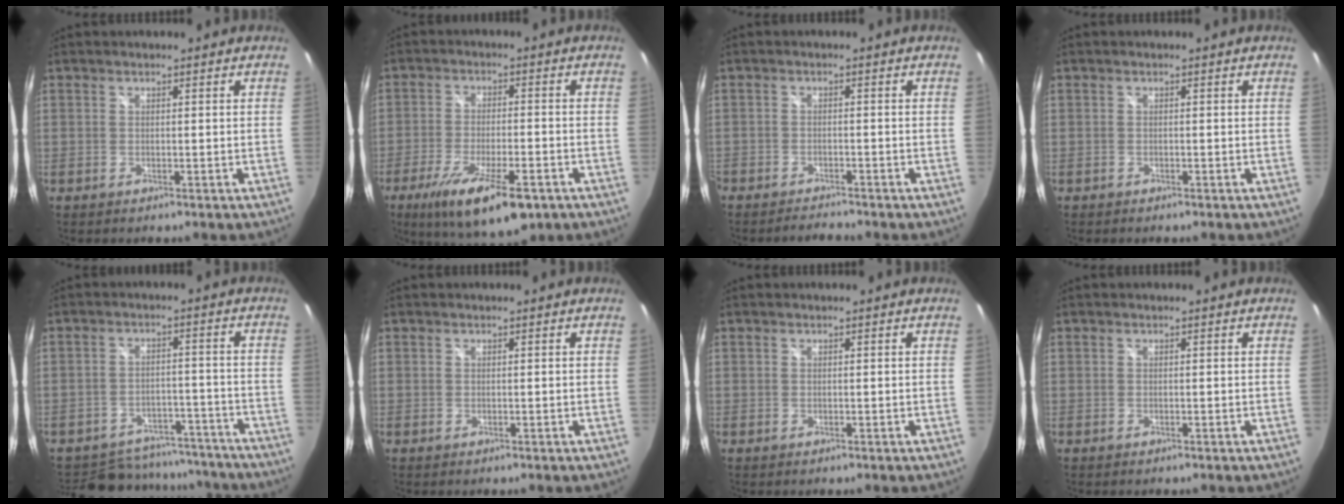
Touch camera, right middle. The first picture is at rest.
{"total": 15.0, "force": [-9.0, 4.3, 11.1], "torque": [-0.214, -0.043, -0.146]}
{"total": 3.6, "force": [-3.4, 0.5, 0.7], "torque": [-0.029, -0.003, -0.057]}
{"total": 0.7, "force": [-0.6, 0.3, 0.1], "torque": [-0.006, 0.000, -0.011]}
{"total": 17.1, "force": [-14.5, 7.9, 4.6], "torque": [-0.113, 0.033, -0.177]}
{"total": 0.0}
{"total": 0.0}
{"total": 0.0}